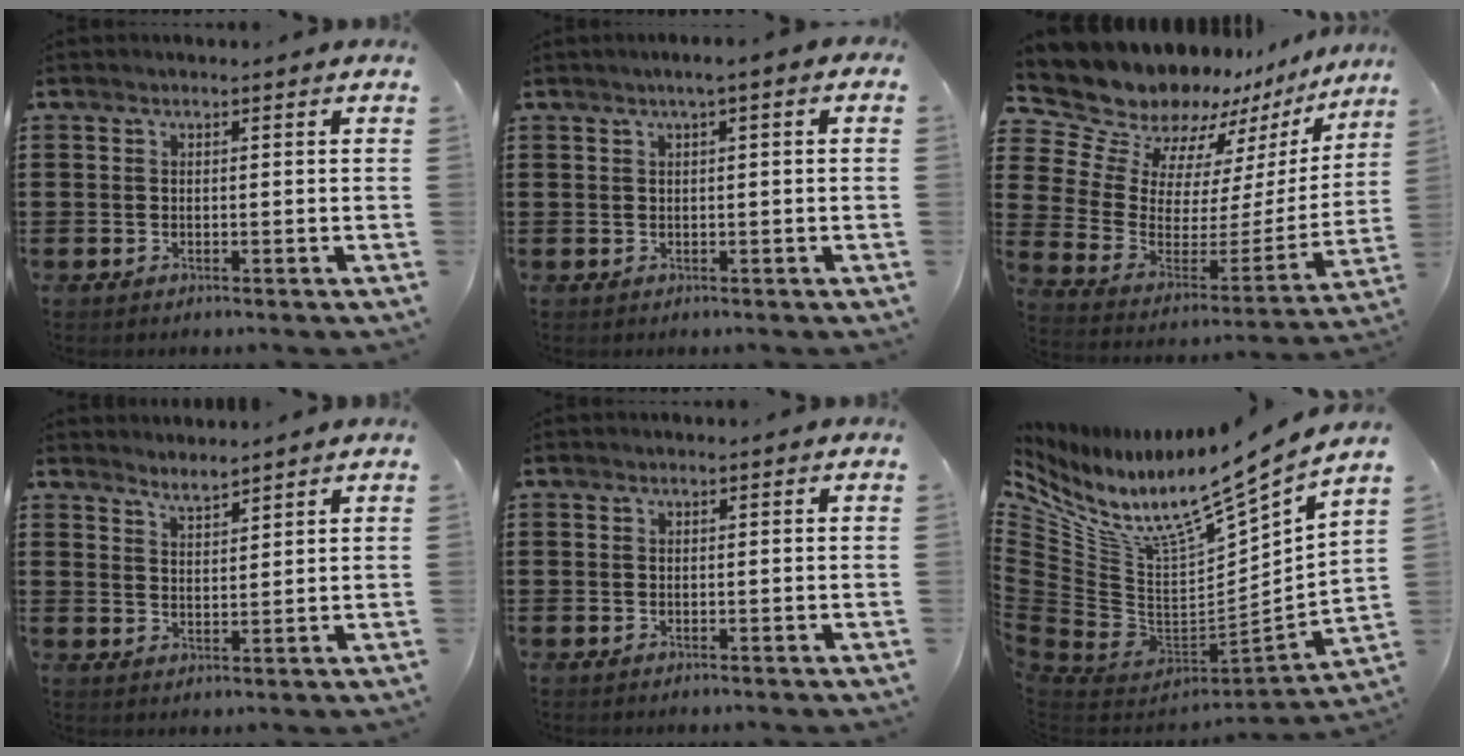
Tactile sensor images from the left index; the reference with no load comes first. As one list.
[{"total": 1.4, "force": [0.1, 0.1, 1.4], "torque": [-0.024, -0.002, 0.002]}, {"total": 10.9, "force": [9.6, 4.7, 1.9], "torque": [-0.097, -0.079, 0.171]}, {"total": 2.7, "force": [2.7, -0.1, -0.1], "torque": [-0.007, -0.008, 0.052]}, {"total": 0.0}, {"total": 10.0, "force": [7.2, 2.7, 6.5], "torque": [-0.130, -0.070, 0.111]}]